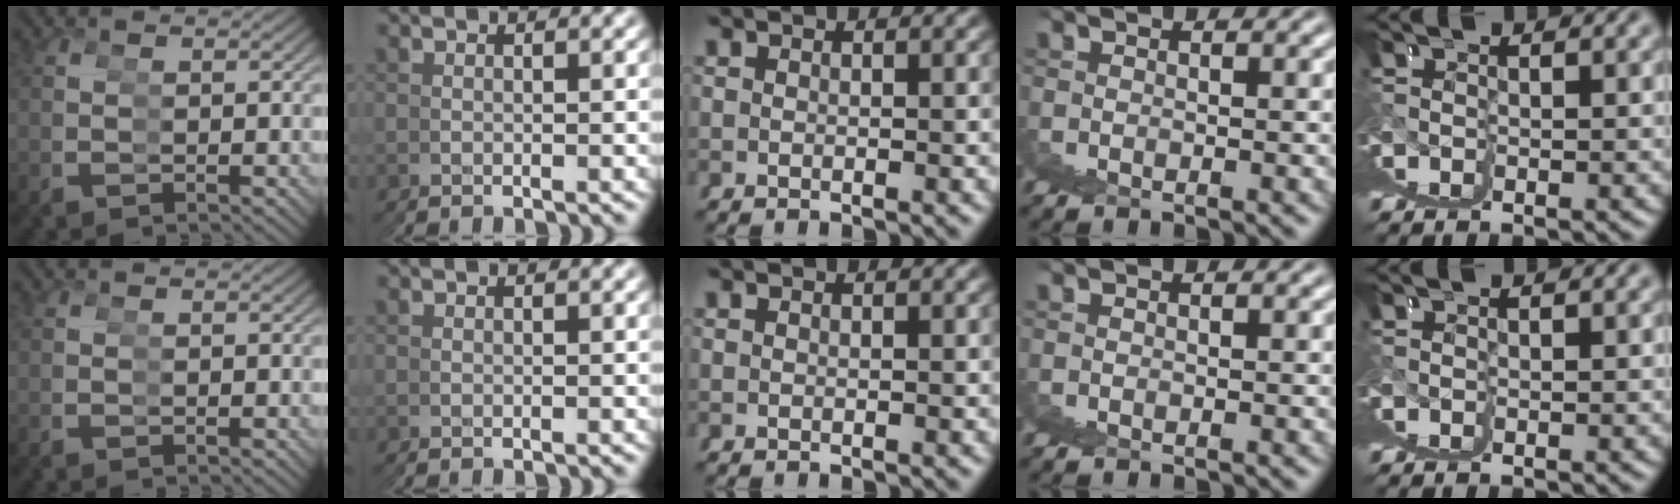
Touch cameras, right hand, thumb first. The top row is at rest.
{}